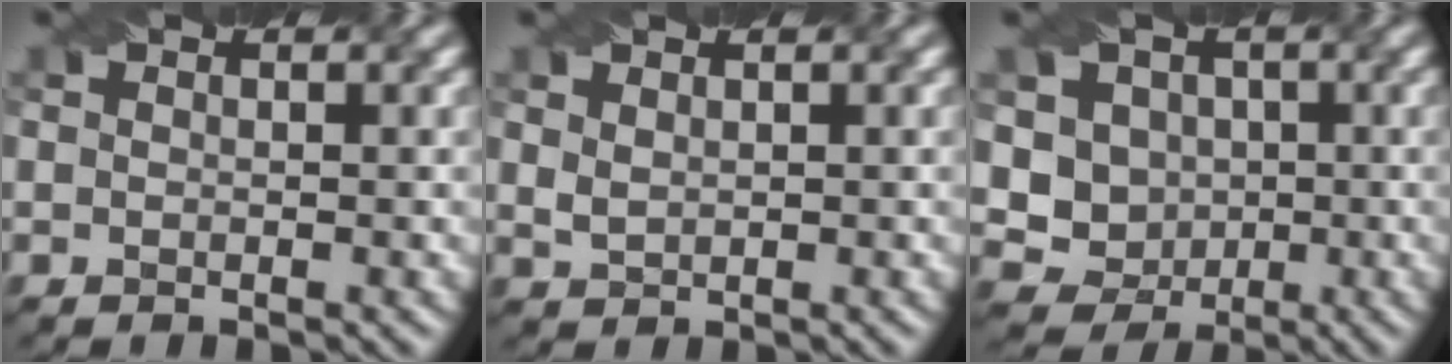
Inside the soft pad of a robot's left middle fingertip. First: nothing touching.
{"total": 1.2, "force": [0.8, 0.7, 0.6], "torque": [-0.016, 0.001, 0.022]}
{"total": 5.5, "force": [0.7, 5.1, 2.0], "torque": [-0.026, 0.011, -0.010]}